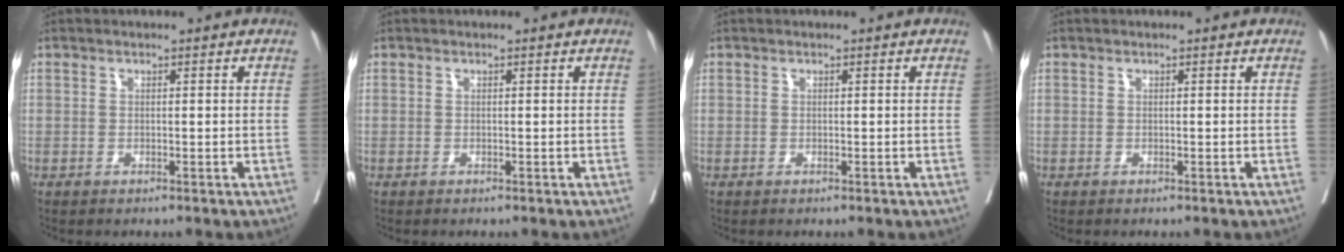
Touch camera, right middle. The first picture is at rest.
{"total": 0.0}
{"total": 0.0}
{"total": 0.0}